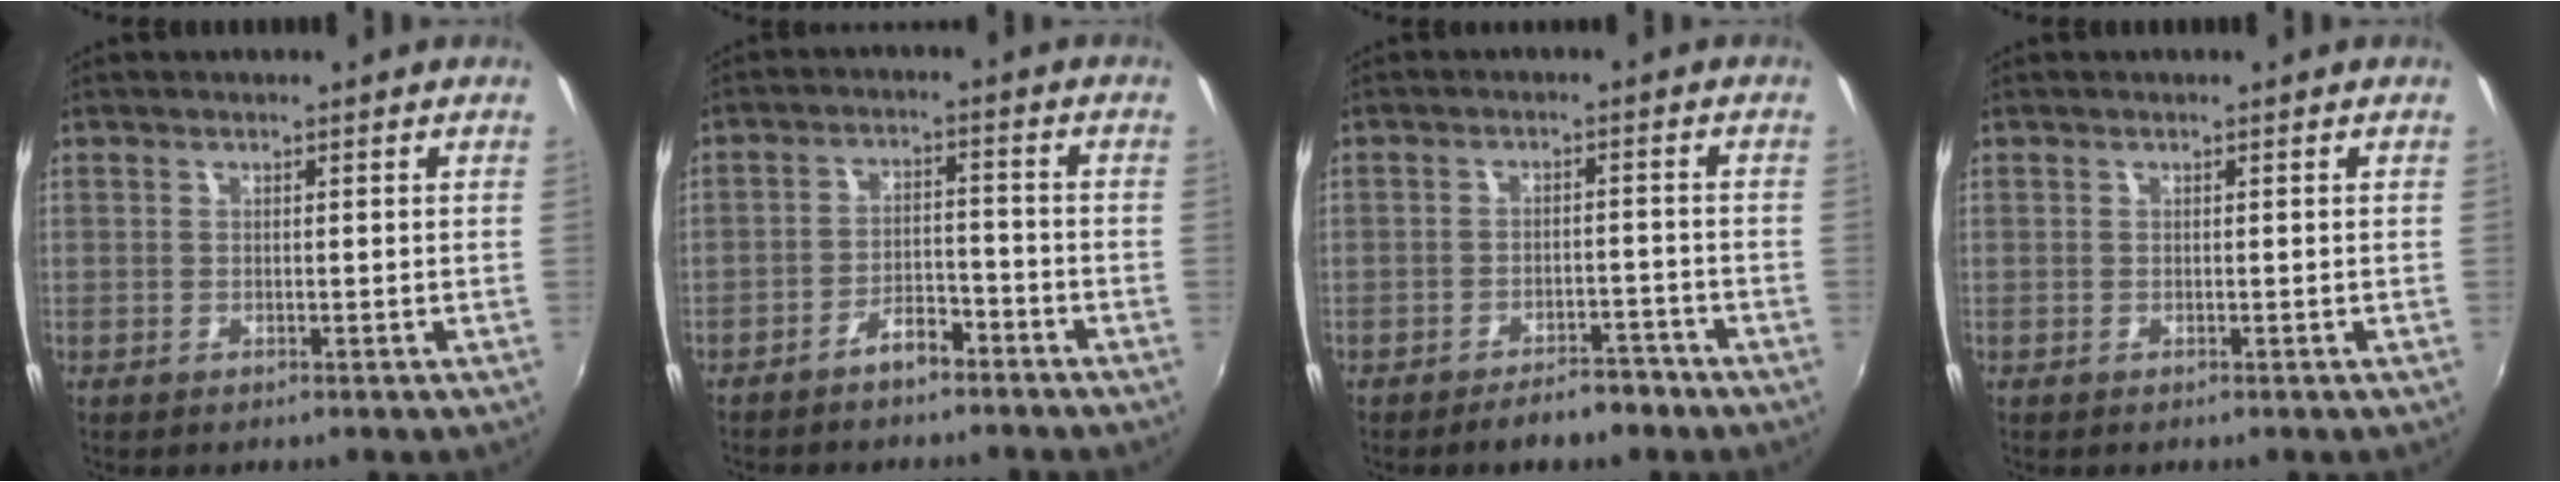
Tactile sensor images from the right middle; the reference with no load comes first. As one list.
[{"total": 5.0, "force": [-4.0, 1.8, 2.2], "torque": [-0.056, 0.016, -0.060]}, {"total": 5.5, "force": [-4.5, 2.2, 2.4], "torque": [-0.051, 0.008, -0.056]}, {"total": 0.0}]